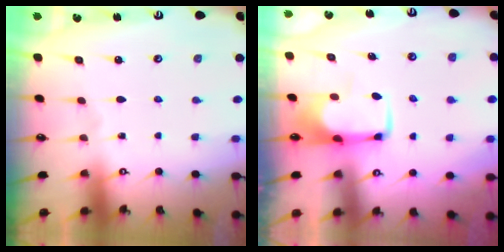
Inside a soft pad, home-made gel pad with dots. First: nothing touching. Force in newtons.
{"total": 1.9, "press": 1.9, "slide": 0.4}